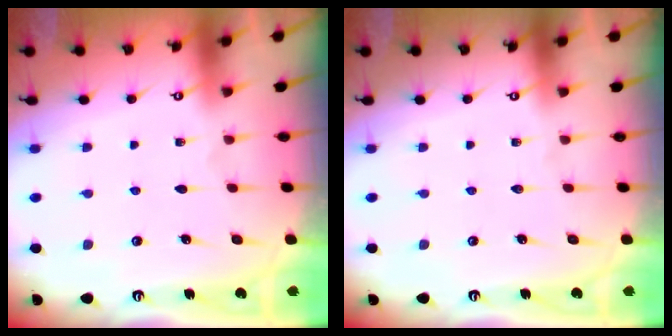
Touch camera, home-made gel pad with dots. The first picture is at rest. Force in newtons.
{"total": 0.0}